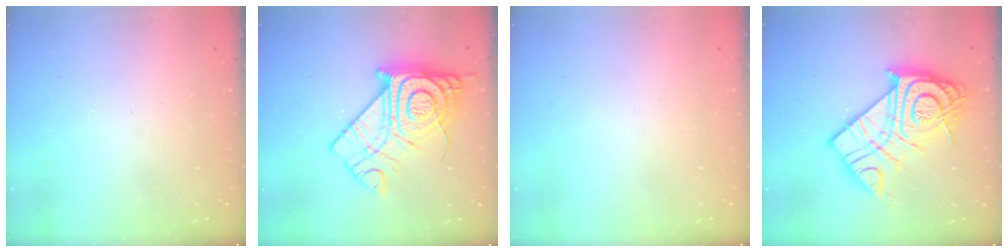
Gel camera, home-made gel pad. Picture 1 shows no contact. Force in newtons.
{"total": 21.8, "press": 21.8, "slide": 2.0}
{"total": 1.8, "press": 1.7, "slide": 0.1}
{"total": 24.3, "press": 24.1, "slide": 2.4}